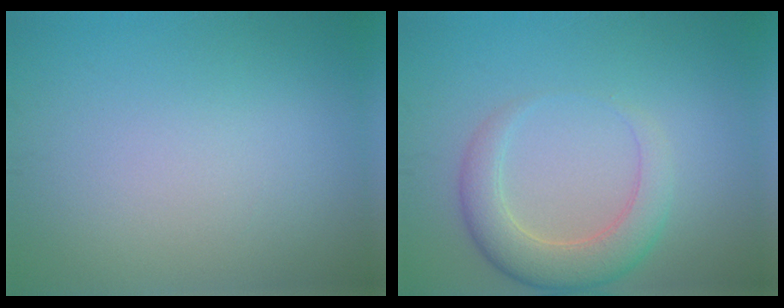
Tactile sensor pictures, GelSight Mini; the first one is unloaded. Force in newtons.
{"total": 4.6, "press": 4.6, "slide": 0.2}